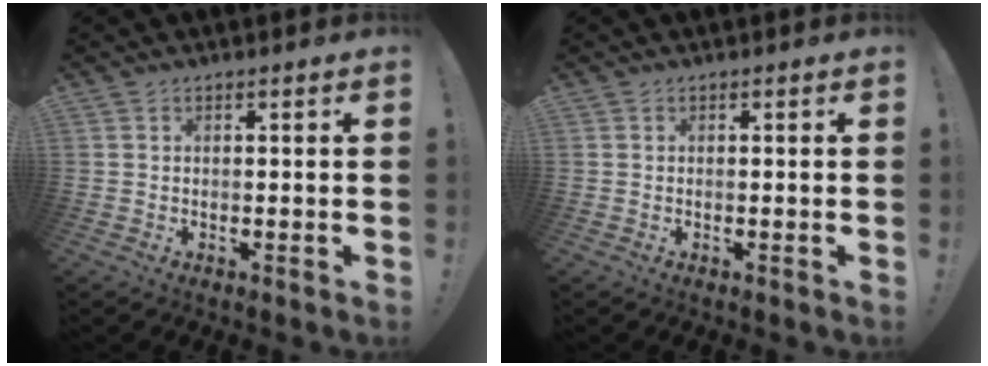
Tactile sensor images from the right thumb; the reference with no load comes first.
{"total": 0.0}